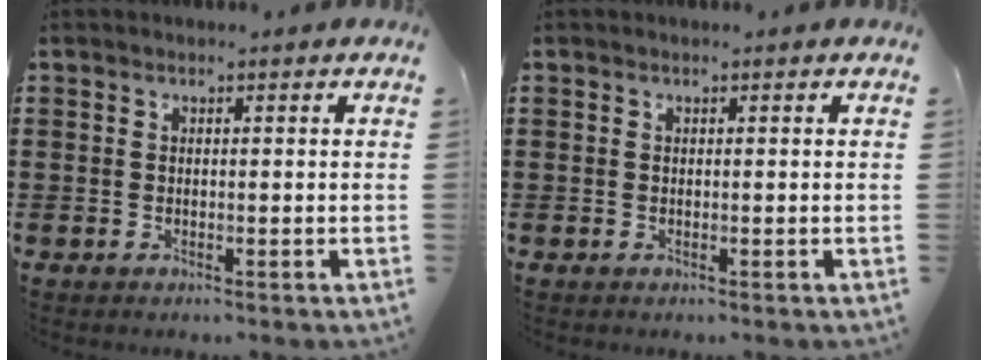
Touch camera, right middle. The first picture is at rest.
{"total": 0.0}